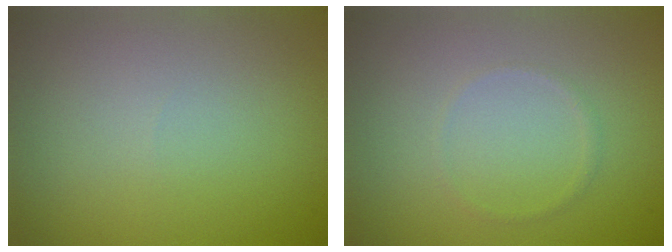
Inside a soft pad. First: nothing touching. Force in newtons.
{"total": 0.6, "press": 0.6, "slide": 0.1}